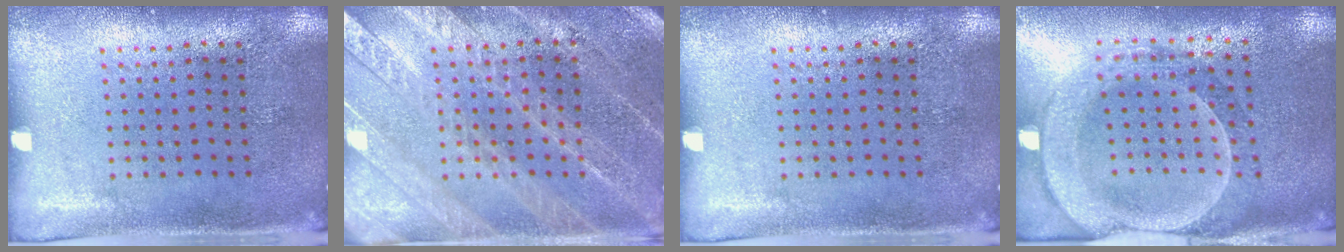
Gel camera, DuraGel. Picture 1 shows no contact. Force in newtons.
{"total": 3.3, "press": 3.2, "slide": 0.6}
{"total": 0.0}
{"total": 2.4, "press": 2.2, "slide": 1.1}